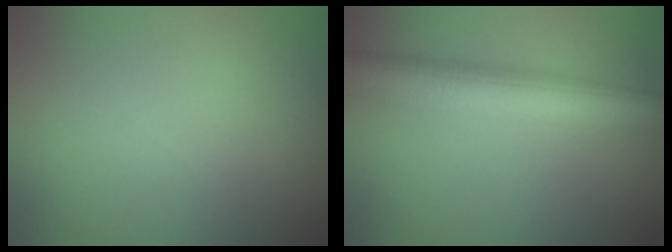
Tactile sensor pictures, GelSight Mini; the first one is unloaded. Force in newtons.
{"total": 7.5, "press": 7.5, "slide": 0.1}